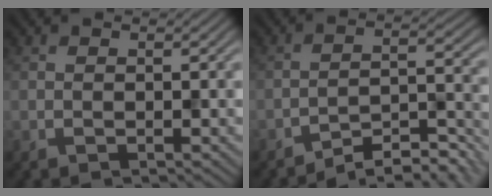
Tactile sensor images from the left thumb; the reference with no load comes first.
{"total": 7.1, "force": [-6.5, 0.9, 2.7], "torque": [-0.050, 0.009, -0.092]}